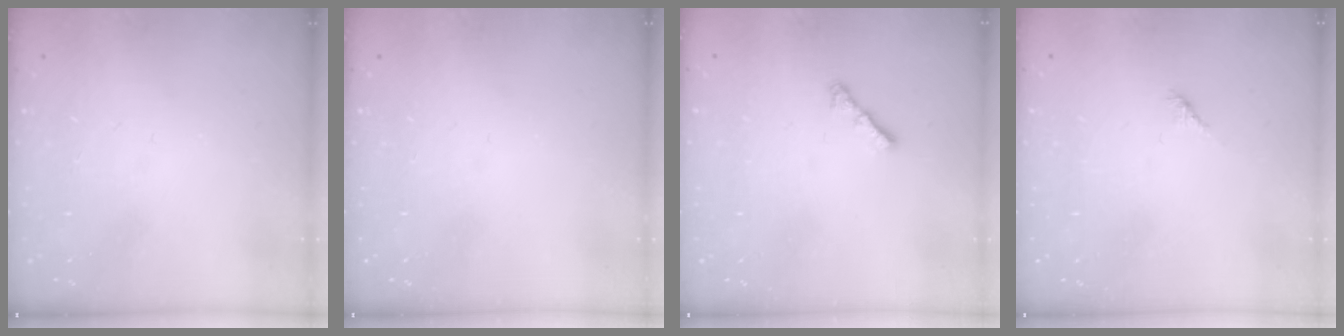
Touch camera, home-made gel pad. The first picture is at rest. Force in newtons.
{"total": 0.0}
{"total": 3.0, "press": 2.9, "slide": 0.6}
{"total": 1.7, "press": 1.6, "slide": 0.5}